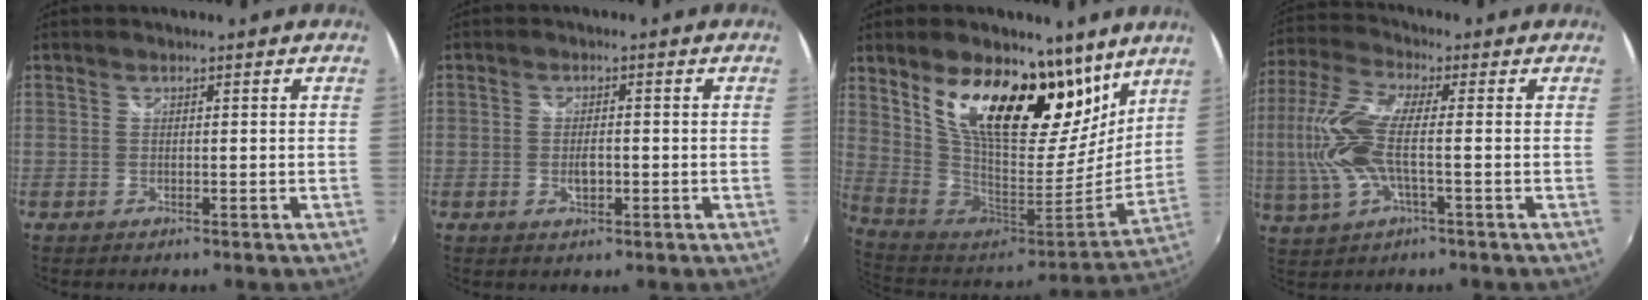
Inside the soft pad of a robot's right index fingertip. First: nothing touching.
{"total": 2.6, "force": [-0.7, 1.3, 2.1], "torque": [-0.036, -0.002, -0.011]}
{"total": 25.9, "force": [13.7, 12.1, 18.3], "torque": [-0.325, 0.005, 0.247]}
{"total": 12.6, "force": [-1.2, 4.0, 11.9], "torque": [-0.258, 0.000, -0.023]}